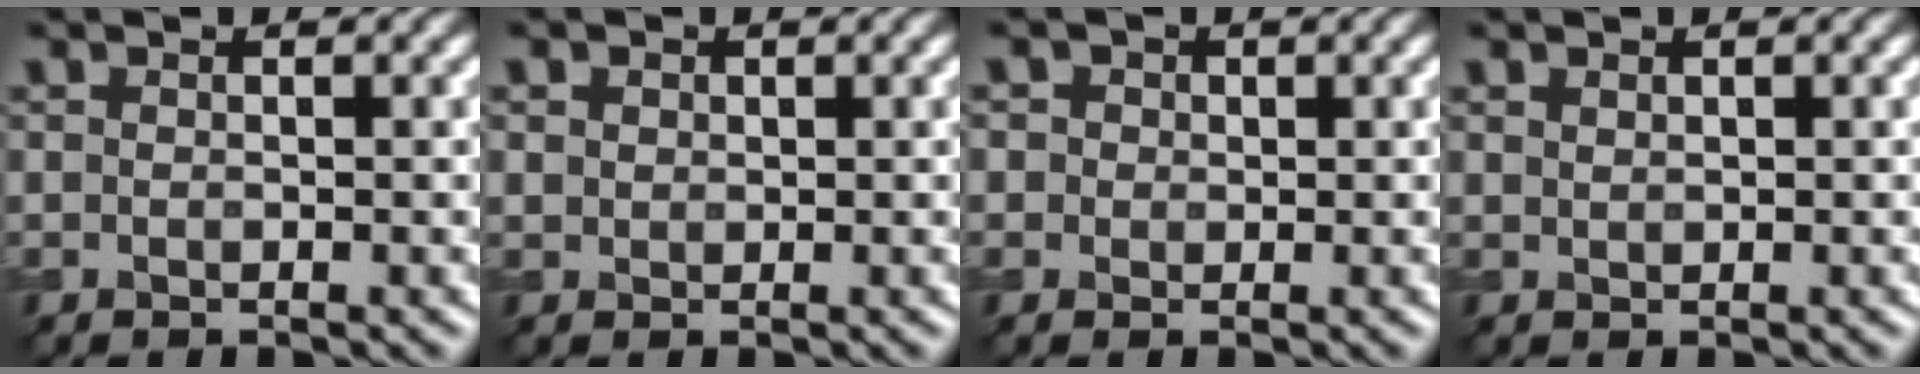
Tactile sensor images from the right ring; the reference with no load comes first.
{"total": 1.3, "force": [0.6, 1.0, 0.4], "torque": [-0.006, -0.002, 0.007]}
{"total": 2.5, "force": [1.1, 2.0, 1.0], "torque": [-0.012, 0.010, 0.004]}
{"total": 0.5, "force": [0.4, 0.2, 0.2], "torque": [-0.006, -0.001, 0.012]}